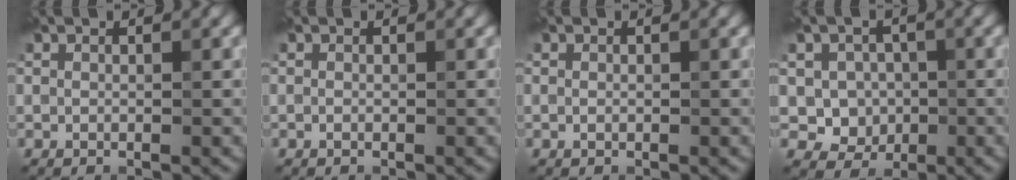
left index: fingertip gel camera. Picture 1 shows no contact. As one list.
[{"total": 0.0}, {"total": 0.0}, {"total": 3.7, "force": [-0.3, 3.3, 1.5], "torque": [-0.011, 0.000, -0.020]}]